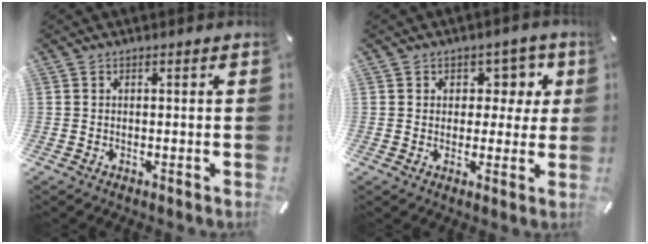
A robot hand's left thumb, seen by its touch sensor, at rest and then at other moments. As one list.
[{"total": 7.0, "force": [2.0, 6.2, 2.7], "torque": [-0.024, -0.011, 0.031]}]